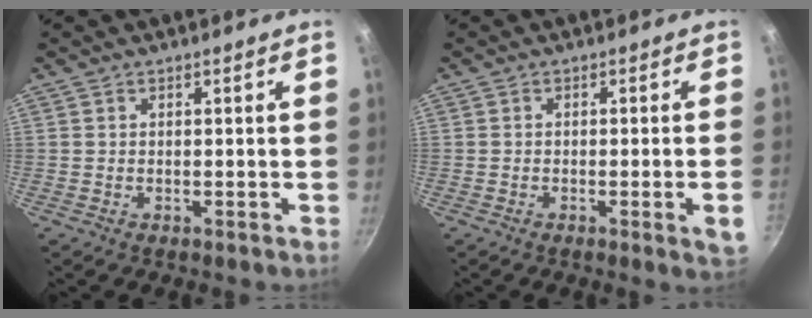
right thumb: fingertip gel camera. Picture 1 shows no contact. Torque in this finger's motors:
{"motor_torque": [0.36, -0.35, 0.08, 0.64, 0.01]}